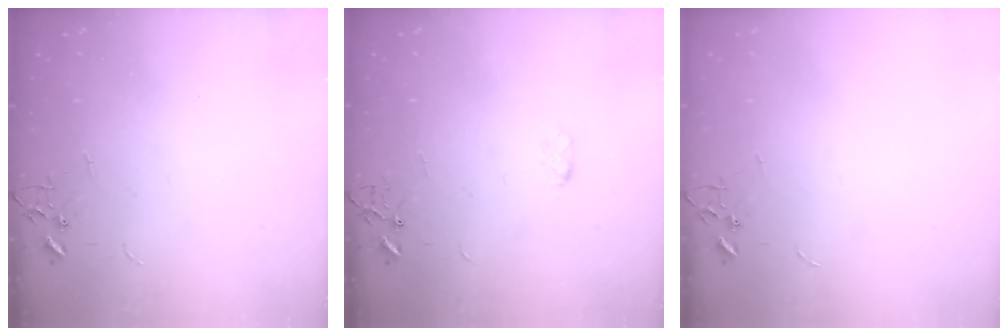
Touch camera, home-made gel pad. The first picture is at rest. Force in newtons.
{"total": 3.5, "press": 3.5, "slide": 0.5}
{"total": 0.0}